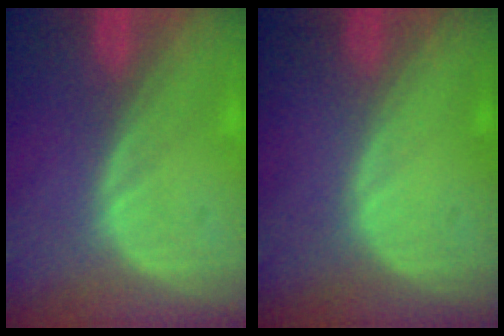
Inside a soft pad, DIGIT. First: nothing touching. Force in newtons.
{"total": 0.0}